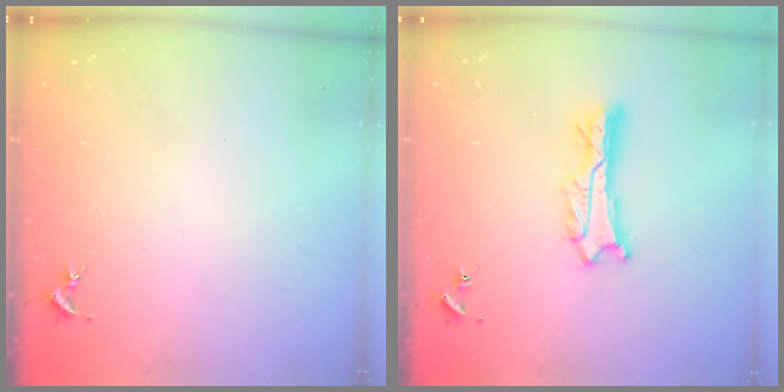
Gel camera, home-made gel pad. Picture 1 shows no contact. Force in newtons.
{"total": 2.2, "press": 2.2, "slide": 0.2}